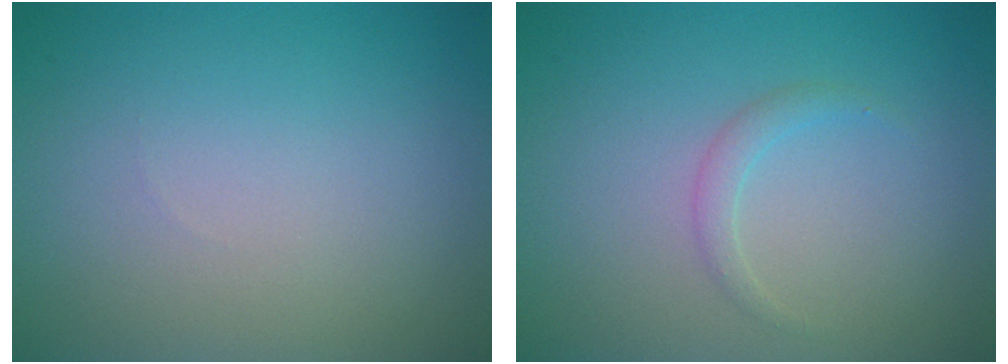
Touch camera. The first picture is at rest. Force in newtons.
{"total": 1.1, "press": 1.1, "slide": 0.1}